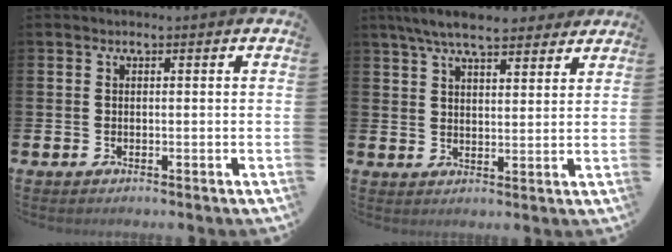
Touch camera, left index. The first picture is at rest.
{"total": 7.3, "force": [6.6, 1.6, 2.7], "torque": [-0.062, -0.021, 0.120]}